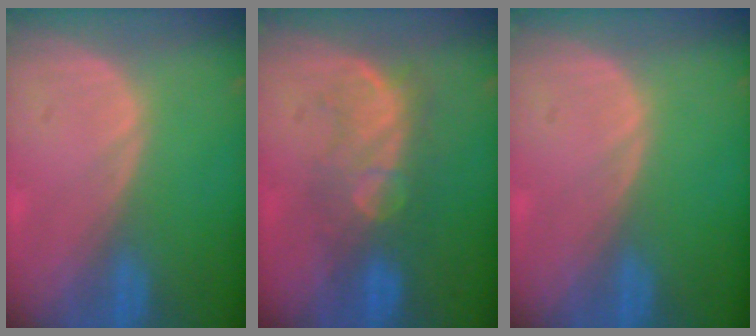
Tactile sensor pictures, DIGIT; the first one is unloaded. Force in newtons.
{"total": 7.6, "press": 7.3, "slide": 2.1}
{"total": 0.0}